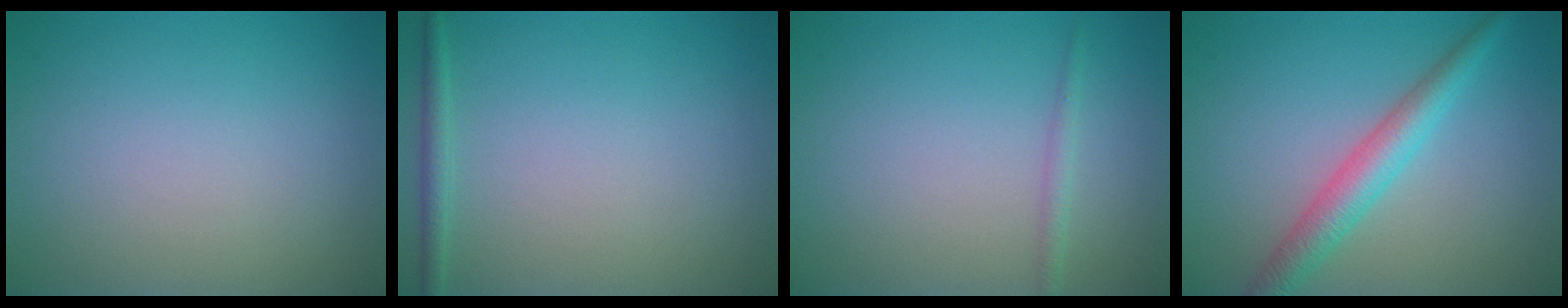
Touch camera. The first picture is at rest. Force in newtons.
{"total": 1.3, "press": 1.3, "slide": 0.1}
{"total": 1.1, "press": 1.1, "slide": 0.1}
{"total": 3.7, "press": 3.7, "slide": 0.1}